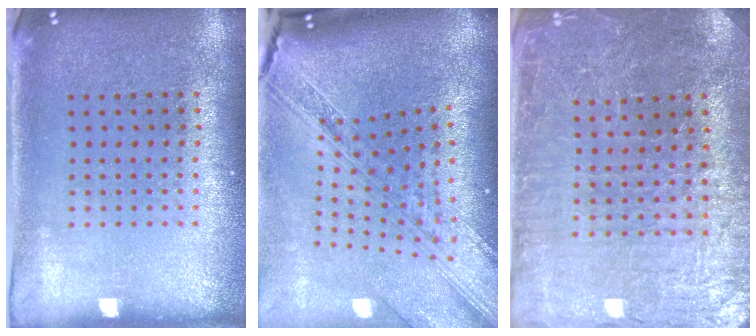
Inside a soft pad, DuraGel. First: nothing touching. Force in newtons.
{"total": 4.0, "press": 2.9, "slide": 2.7}
{"total": 3.3, "press": 3.2, "slide": 0.5}